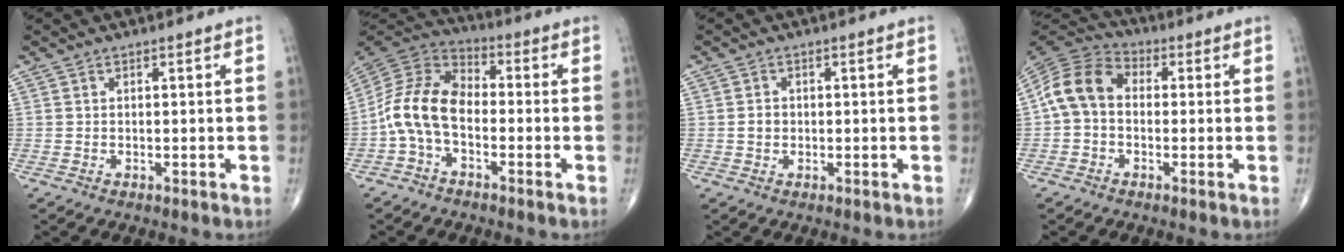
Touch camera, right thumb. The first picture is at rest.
{"total": 11.9, "force": [-2.7, 7.4, 8.8], "torque": [-0.166, 0.043, -0.065]}
{"total": 1.8, "force": [-0.1, 1.6, 0.9], "torque": [-0.010, 0.006, -0.003]}
{"total": 9.9, "force": [-0.2, 7.4, 6.5], "torque": [-0.118, 0.030, -0.020]}